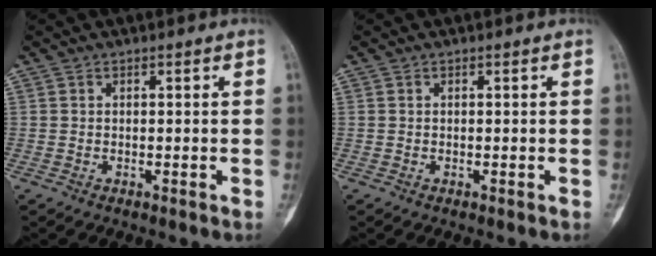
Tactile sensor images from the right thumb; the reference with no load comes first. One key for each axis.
{"total": 0.0}